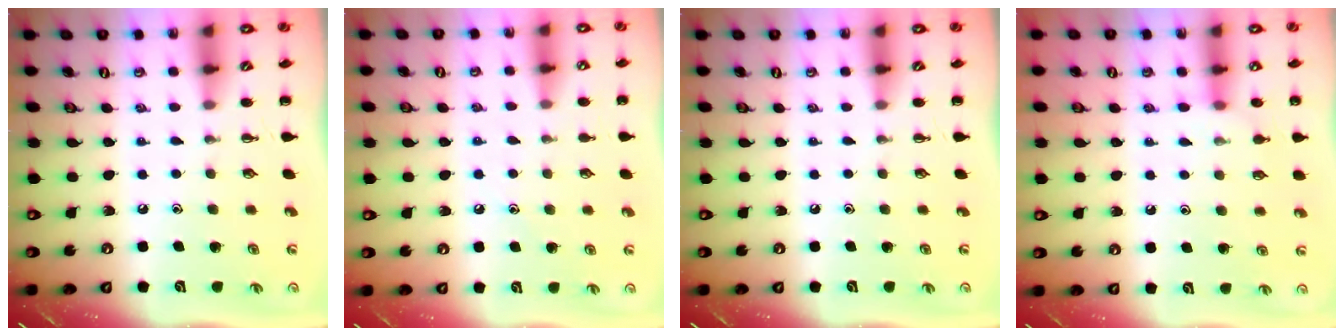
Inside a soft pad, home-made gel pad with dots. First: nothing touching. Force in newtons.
{"total": 7.3, "press": 6.9, "slide": 2.4}
{"total": 0.0}
{"total": 6.2, "press": 6.1, "slide": 1.1}